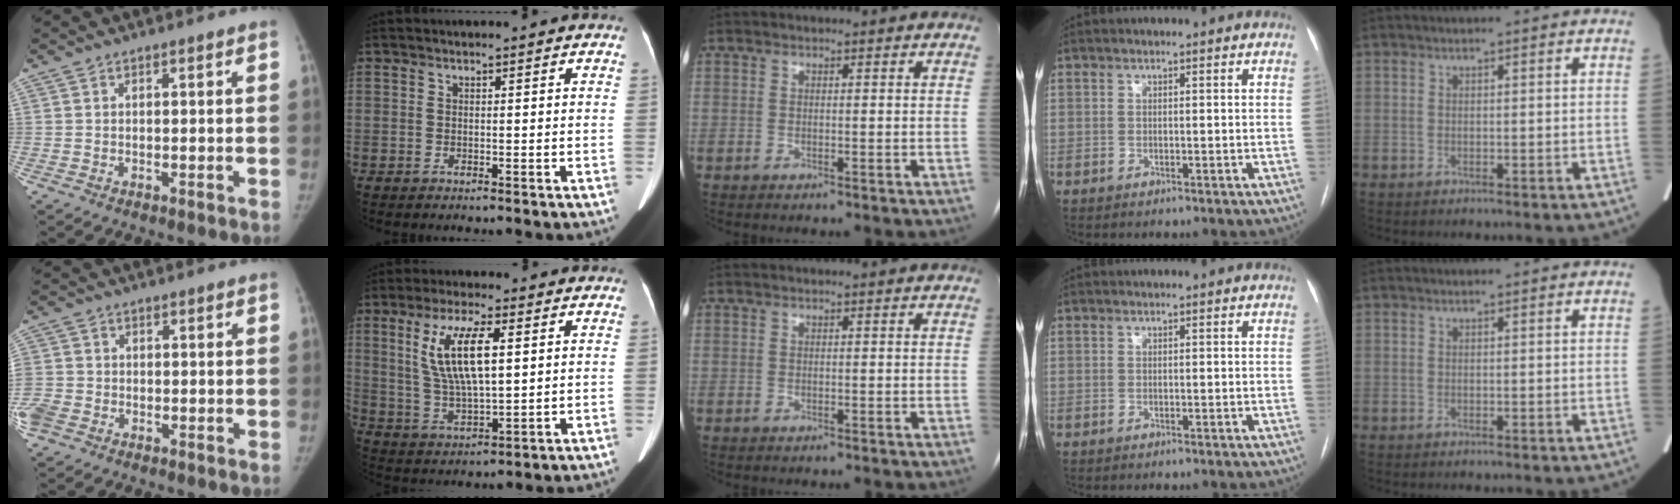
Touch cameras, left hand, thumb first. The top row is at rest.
{"thumb": {"total": 6.5, "force": [-2.6, 5.3, 2.8], "torque": [-0.083, 0.007, -0.049]}, "index": {"total": 10.1, "force": [2.6, 2.5, 9.4], "torque": [-0.193, -0.003, 0.055]}}